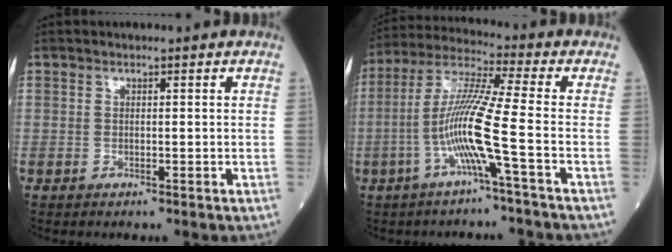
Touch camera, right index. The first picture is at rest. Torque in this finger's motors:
{"motor_torque": [0.28, -0.09, 0.28, 0.20]}